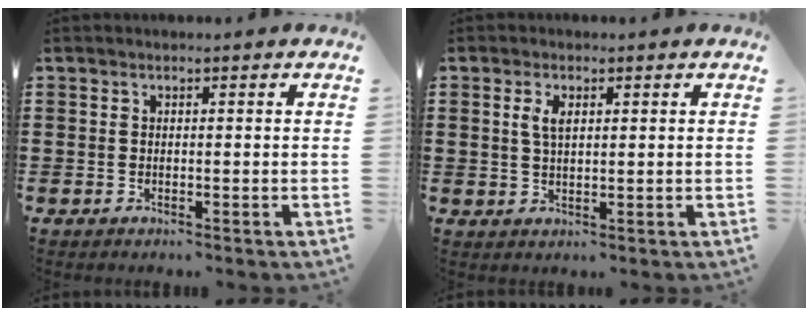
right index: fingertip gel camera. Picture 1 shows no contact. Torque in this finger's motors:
{"motor_torque": [0.46, -0.03, 0.15, 0.07]}